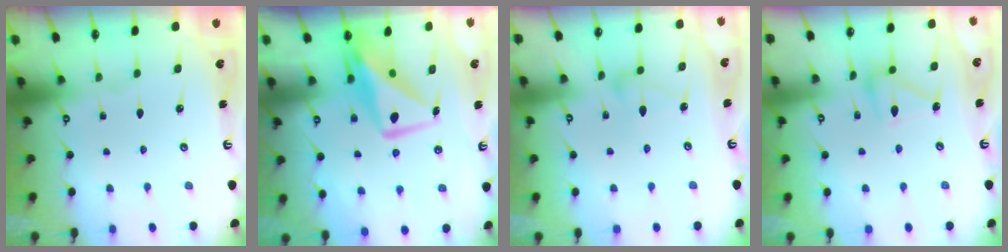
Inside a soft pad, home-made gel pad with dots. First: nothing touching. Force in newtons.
{"total": 11.7, "press": 11.7, "slide": 0.8}
{"total": 6.3, "press": 6.3, "slide": 0.3}
{"total": 12.2, "press": 12.2, "slide": 0.4}